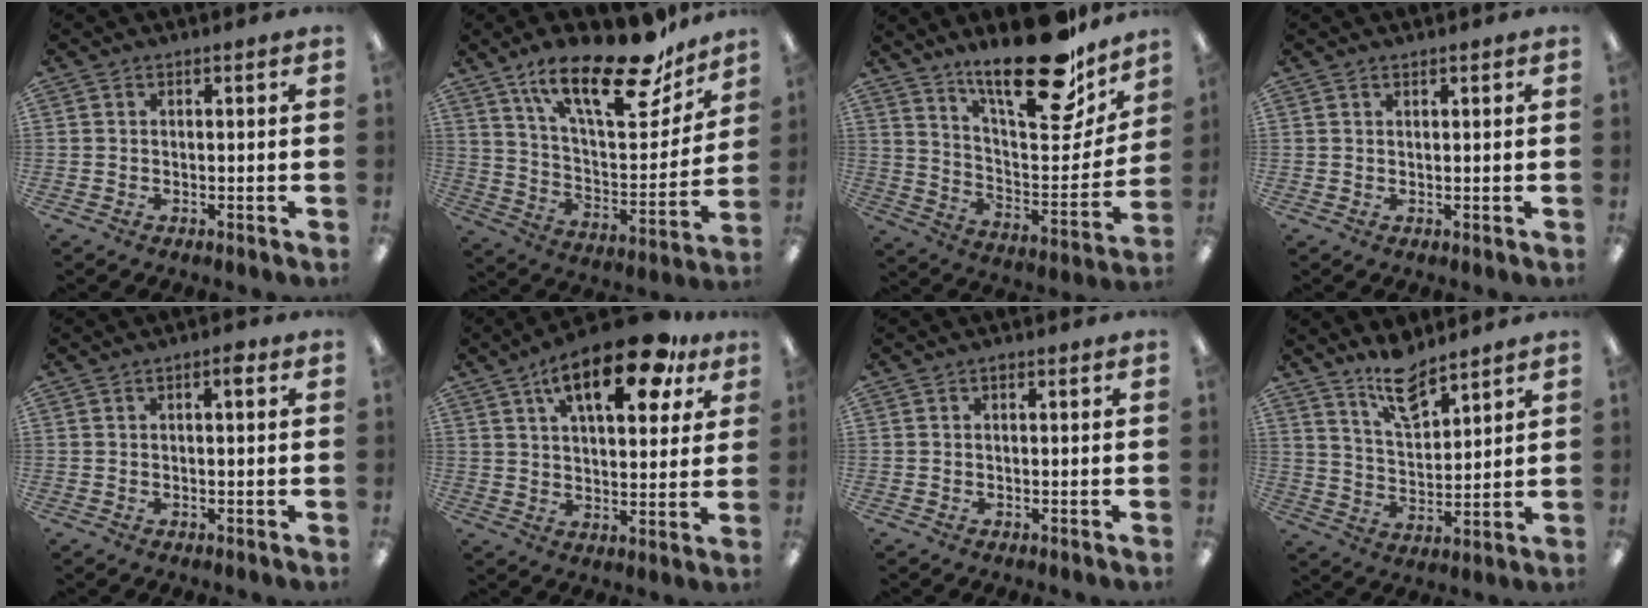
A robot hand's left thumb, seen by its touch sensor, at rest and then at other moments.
{"total": 24.5, "force": [17.2, 8.1, 15.5], "torque": [-0.232, -0.105, 0.287]}
{"total": 24.5, "force": [18.7, 7.3, 14.0], "torque": [-0.196, -0.137, 0.307]}
{"total": 0.7, "force": [0.6, 0.2, 0.2], "torque": [-0.005, 0.001, 0.012]}
{"total": 2.3, "force": [1.0, 0.8, 2.0], "torque": [-0.026, -0.001, 0.012]}
{"total": 18.8, "force": [10.5, 7.4, 13.7], "torque": [-0.207, -0.039, 0.164]}
{"total": 0.9, "force": [0.5, 0.5, 0.5], "torque": [-0.004, 0.001, 0.006]}
{"total": 10.4, "force": [8.3, 3.8, 5.0], "torque": [-0.089, -0.046, 0.150]}